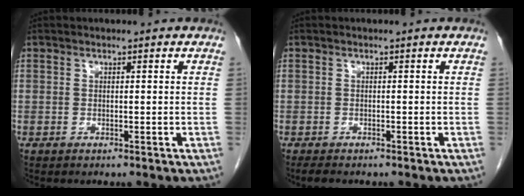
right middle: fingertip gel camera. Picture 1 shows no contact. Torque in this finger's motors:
{"motor_torque": [0.11, -0.01, -0.02, 0.00]}